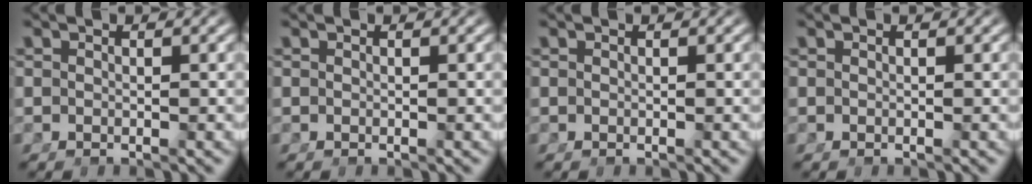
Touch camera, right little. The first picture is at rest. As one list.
[{"total": 0.0}, {"total": 0.0}, {"total": 0.0}]